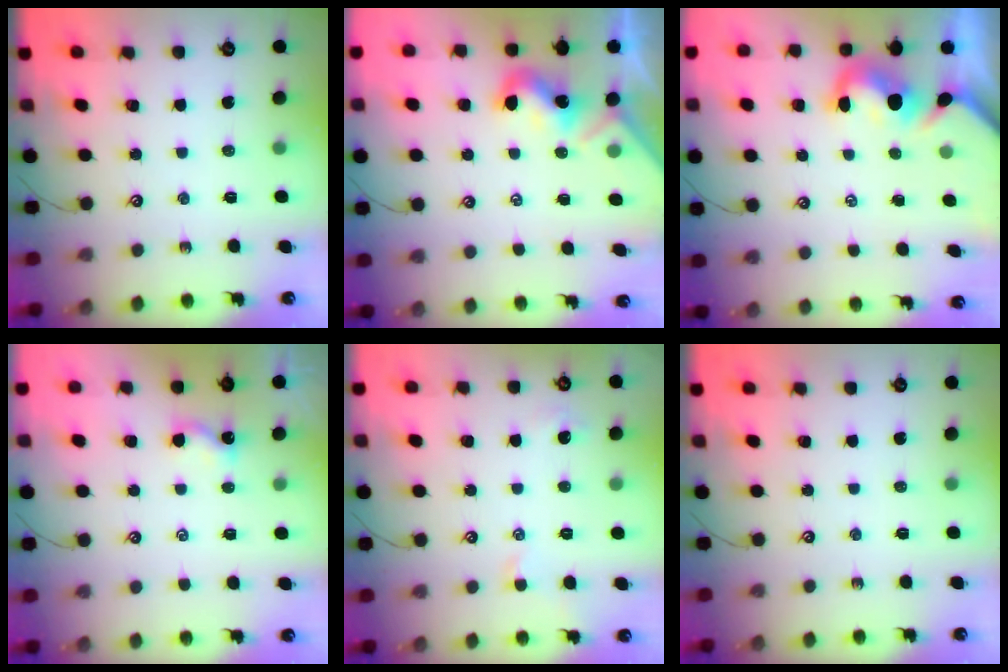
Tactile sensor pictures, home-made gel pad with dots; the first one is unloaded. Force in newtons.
{"total": 2.0, "press": 2.0, "slide": 0.4}
{"total": 1.4, "press": 1.1, "slide": 0.9}
{"total": 2.5, "press": 2.5, "slide": 0.1}
{"total": 0.9, "press": 0.7, "slide": 0.5}
{"total": 0.0}